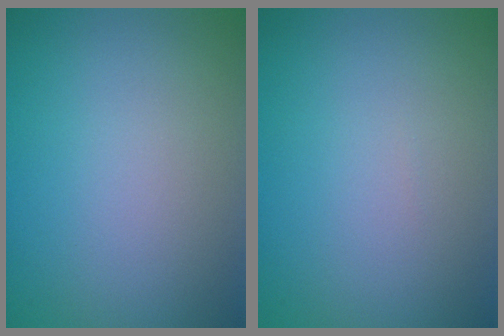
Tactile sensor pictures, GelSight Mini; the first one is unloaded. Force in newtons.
{"total": 0.0}